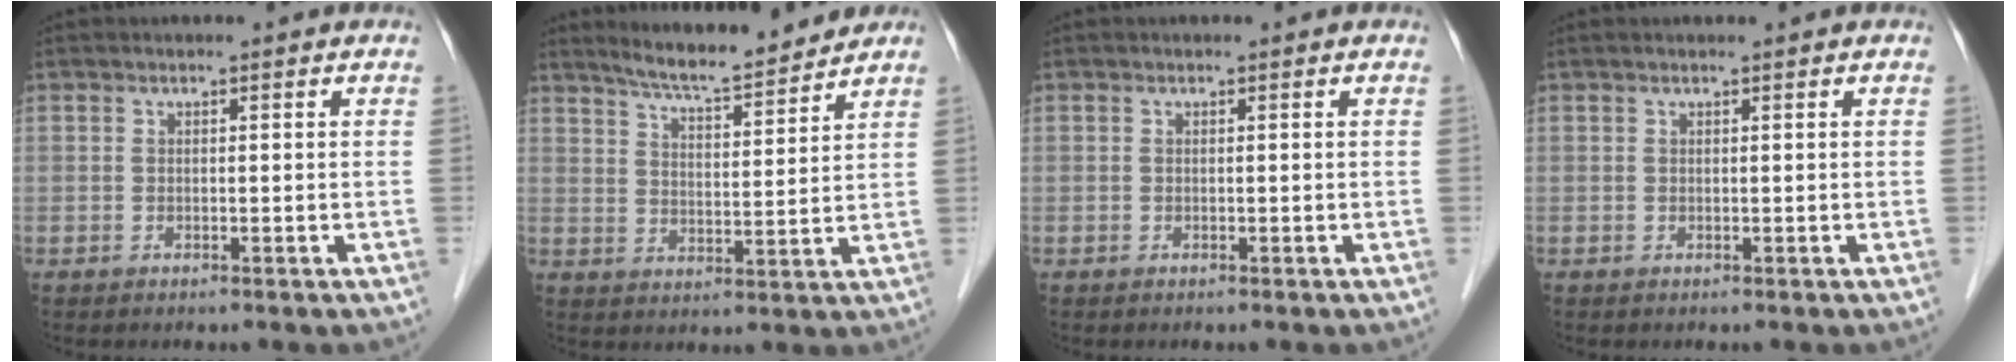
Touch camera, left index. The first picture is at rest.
{"total": 9.2, "force": [8.6, 0.6, 3.3], "torque": [-0.061, 0.005, 0.138]}
{"total": 0.0}
{"total": 0.5, "force": [0.4, 0.0, 0.3], "torque": [-0.009, 0.006, 0.009]}